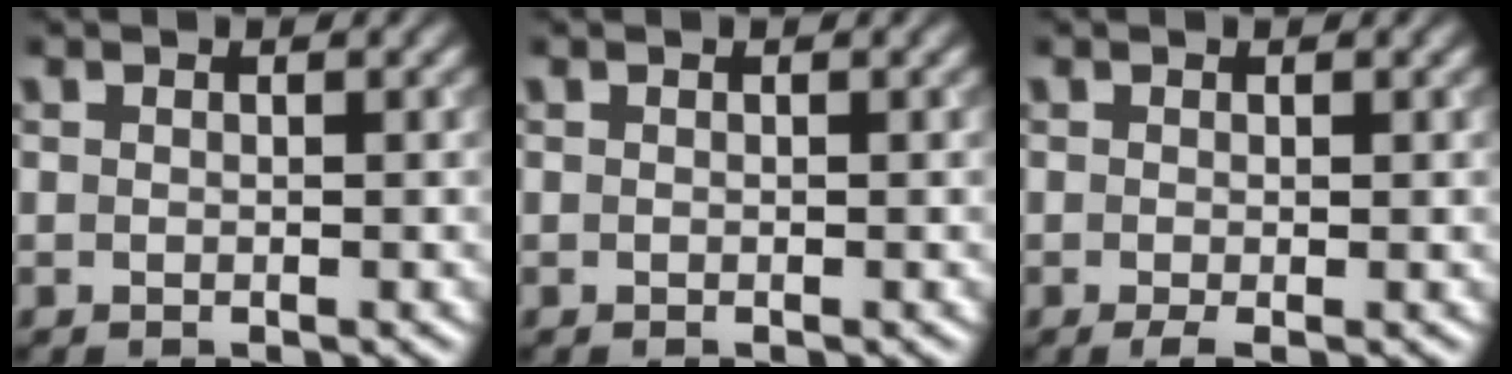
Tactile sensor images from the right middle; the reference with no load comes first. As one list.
[{"total": 0.0}, {"total": 1.2, "force": [-0.4, 0.2, 1.1], "torque": [-0.022, -0.008, -0.007]}]